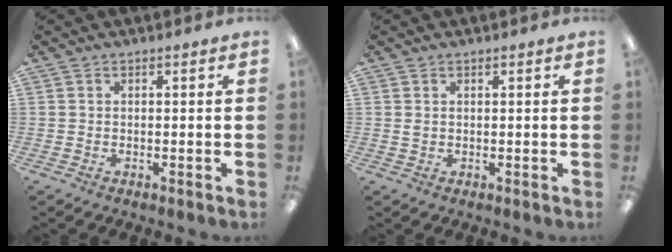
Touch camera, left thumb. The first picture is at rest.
{"total": 0.9, "force": [0.4, 0.5, 0.7], "torque": [-0.016, 0.004, 0.006]}